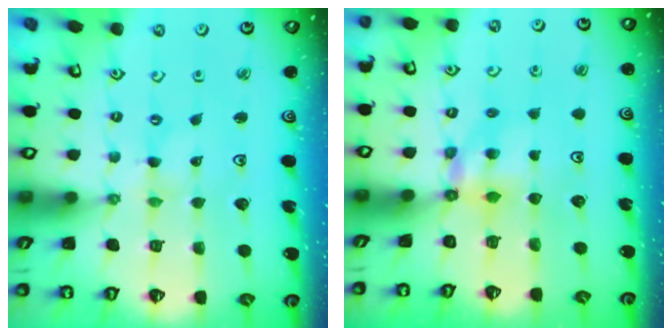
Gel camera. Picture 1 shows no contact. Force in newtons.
{"total": 5.8, "press": 5.8, "slide": 0.2}